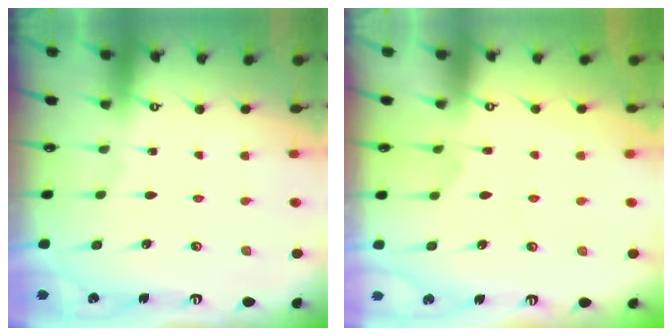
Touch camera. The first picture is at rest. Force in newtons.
{"total": 3.5, "press": 3.3, "slide": 1.0}